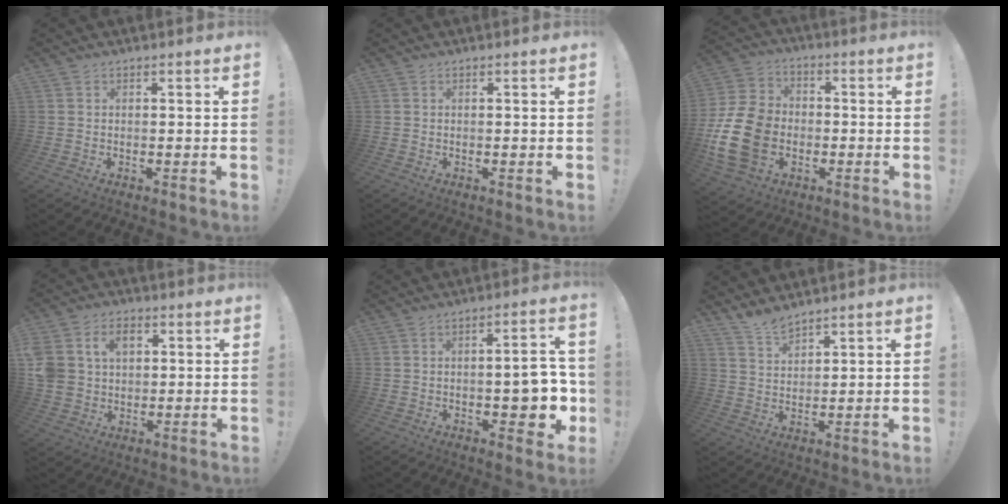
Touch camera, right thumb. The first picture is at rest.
{"total": 0.0}
{"total": 18.2, "force": [-4.3, 14.0, 10.9], "torque": [-0.203, 0.036, -0.066]}
{"total": 10.3, "force": [3.2, 8.2, 5.4], "torque": [-0.104, -0.005, 0.063]}
{"total": 9.9, "force": [-1.8, 4.2, 8.7], "torque": [-0.099, 0.007, -0.026]}
{"total": 5.6, "force": [5.2, 1.3, 1.7], "torque": [-0.029, -0.034, 0.095]}